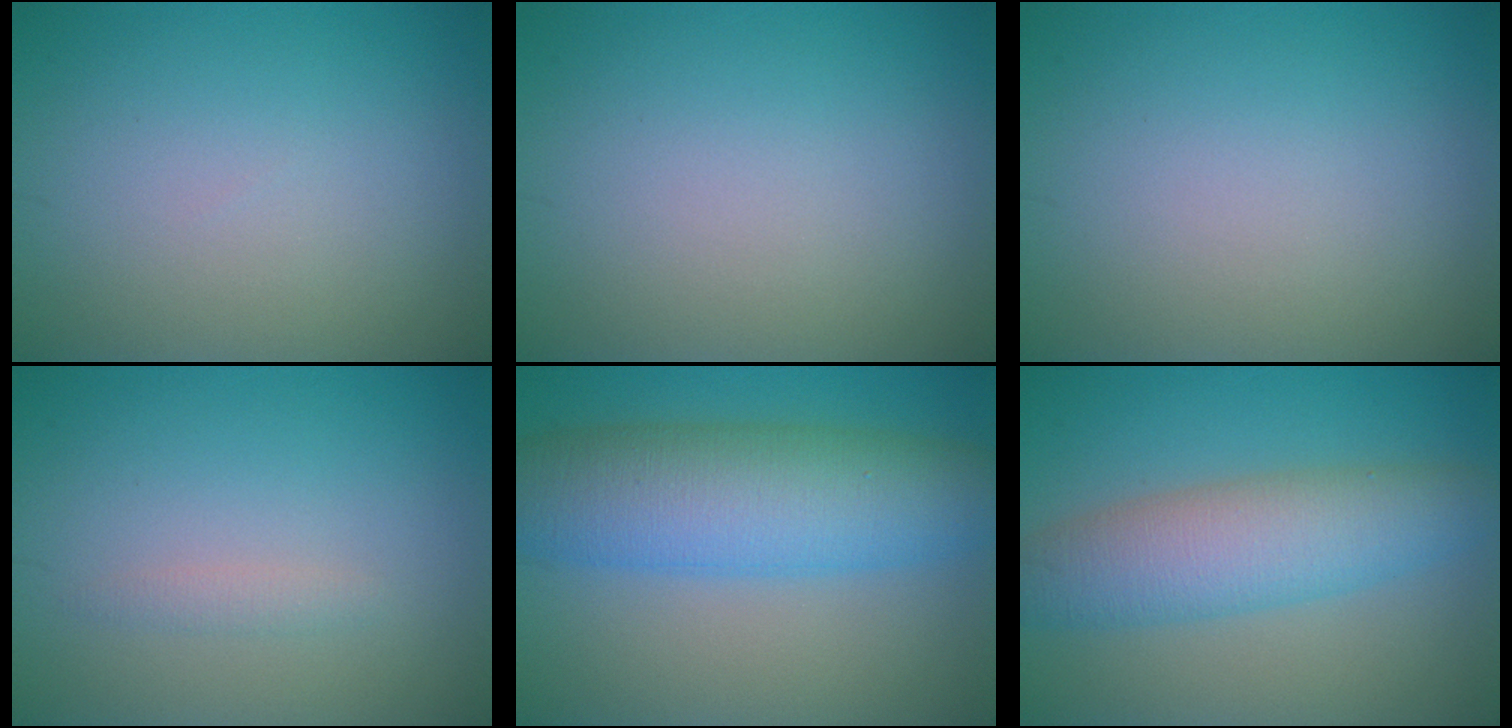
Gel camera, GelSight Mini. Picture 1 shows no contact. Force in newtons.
{"total": 0.0}
{"total": 0.0}
{"total": 0.9, "press": 0.9, "slide": 0.1}
{"total": 9.5, "press": 9.5, "slide": 0.0}
{"total": 6.3, "press": 6.3, "slide": 0.1}